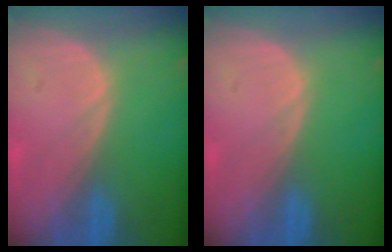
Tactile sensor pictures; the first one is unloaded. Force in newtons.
{"total": 0.0}